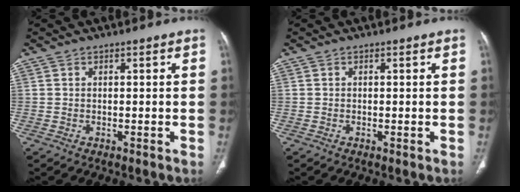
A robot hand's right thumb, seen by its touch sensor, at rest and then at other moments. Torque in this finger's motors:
{"motor_torque": [1.04, -0.66, -0.27, -0.39, 0.00]}